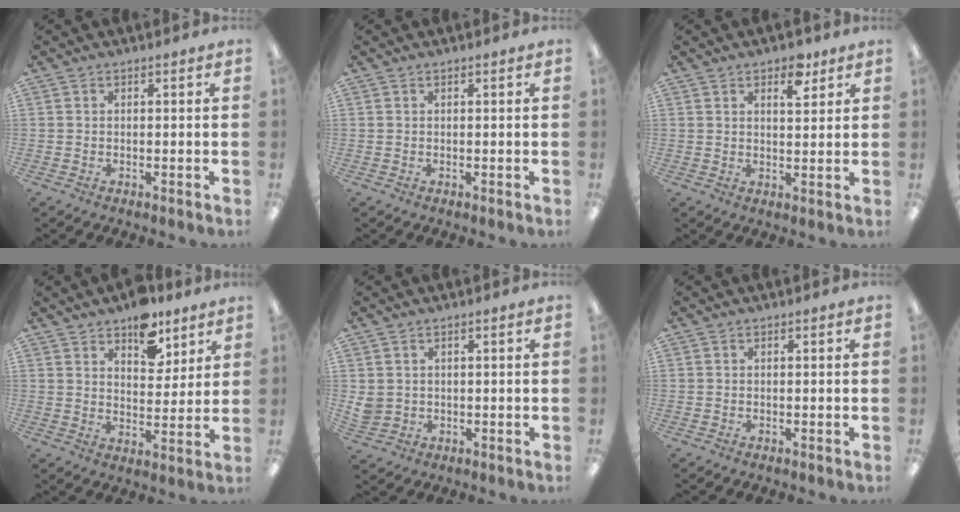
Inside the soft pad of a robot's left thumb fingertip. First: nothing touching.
{"total": 0.0}
{"total": 5.4, "force": [3.5, 2.5, 3.2], "torque": [-0.023, -0.016, 0.053]}
{"total": 9.6, "force": [7.0, 5.2, 3.9], "torque": [-0.038, -0.042, 0.123]}
{"total": 2.9, "force": [1.0, 2.7, 0.6], "torque": [-0.017, 0.004, 0.021]}
{"total": 0.0}